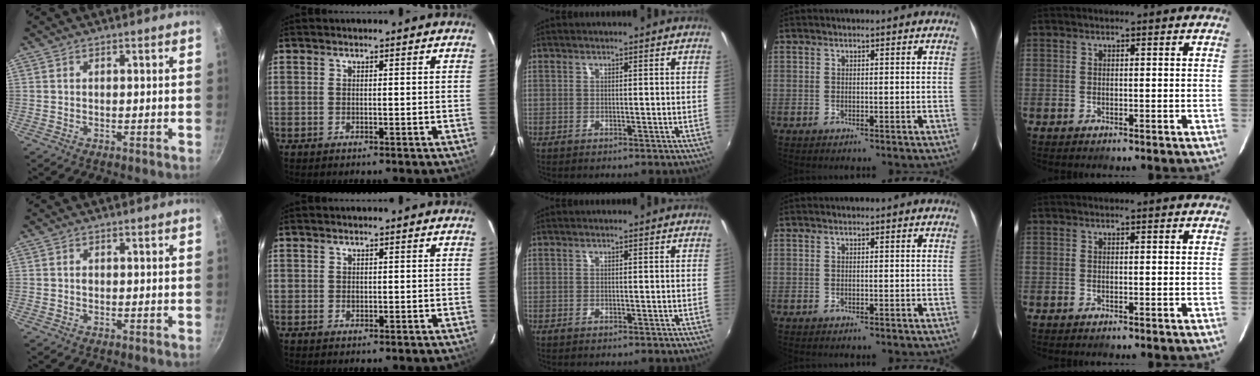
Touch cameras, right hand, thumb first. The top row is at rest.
{"thumb": {"total": 0.5, "force": [0.0, 0.4, 0.2], "torque": [-0.002, 0.002, 0.000]}, "index": {"total": 0.7, "force": [0.0, 0.7, 0.2], "torque": [0.000, 0.001, 0.000]}}